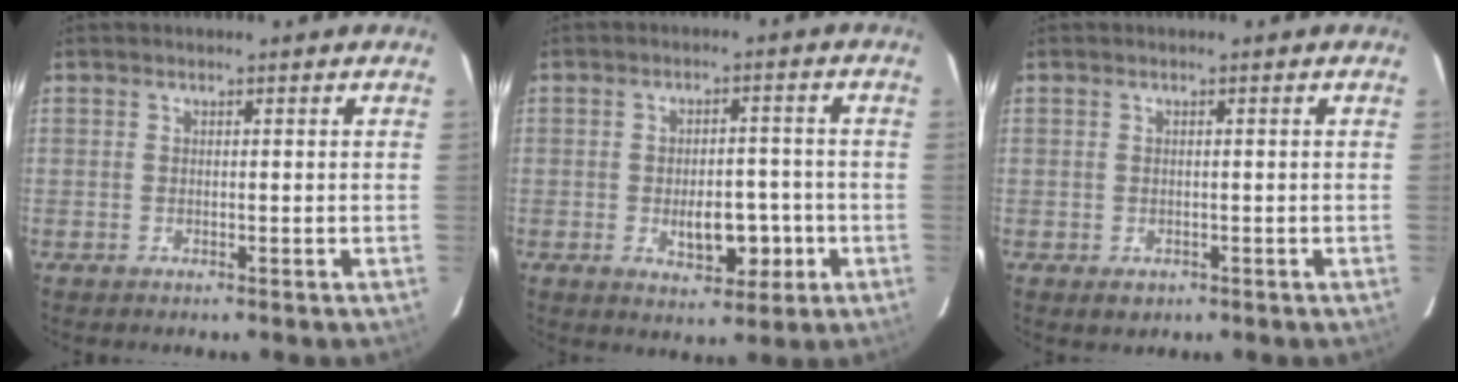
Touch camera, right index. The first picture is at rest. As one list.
[{"total": 6.9, "force": [-1.9, 3.6, 5.6], "torque": [-0.080, 0.007, -0.020]}, {"total": 1.6, "force": [-0.8, 1.3, 0.6], "torque": [-0.007, 0.001, -0.003]}]